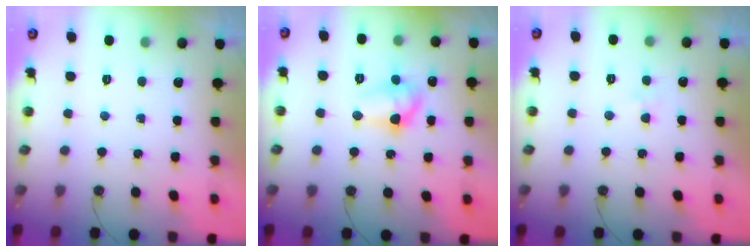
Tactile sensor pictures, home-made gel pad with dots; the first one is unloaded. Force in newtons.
{"total": 9.2, "press": 9.2, "slide": 0.8}
{"total": 2.4, "press": 2.3, "slide": 0.6}